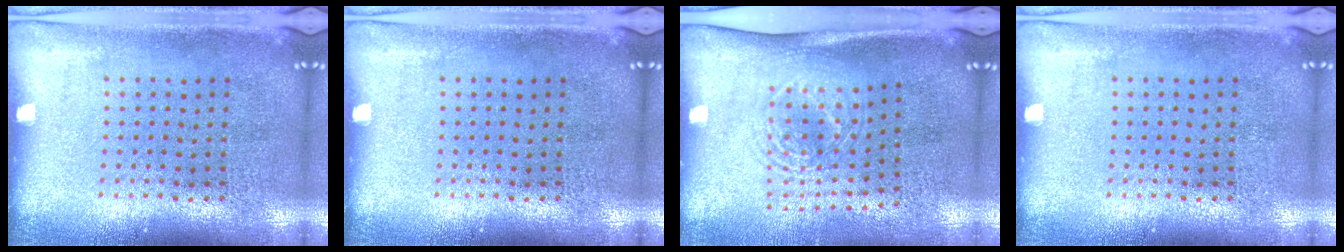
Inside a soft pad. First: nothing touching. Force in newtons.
{"total": 0.0}
{"total": 1.7, "press": 1.3, "slide": 1.1}
{"total": 0.0}